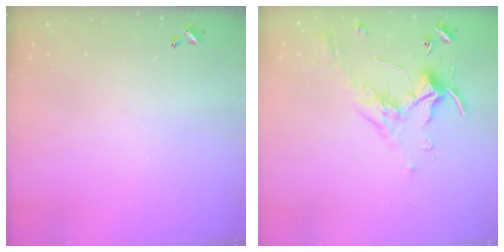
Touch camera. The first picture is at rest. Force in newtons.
{"total": 0.7, "press": 0.6, "slide": 0.4}